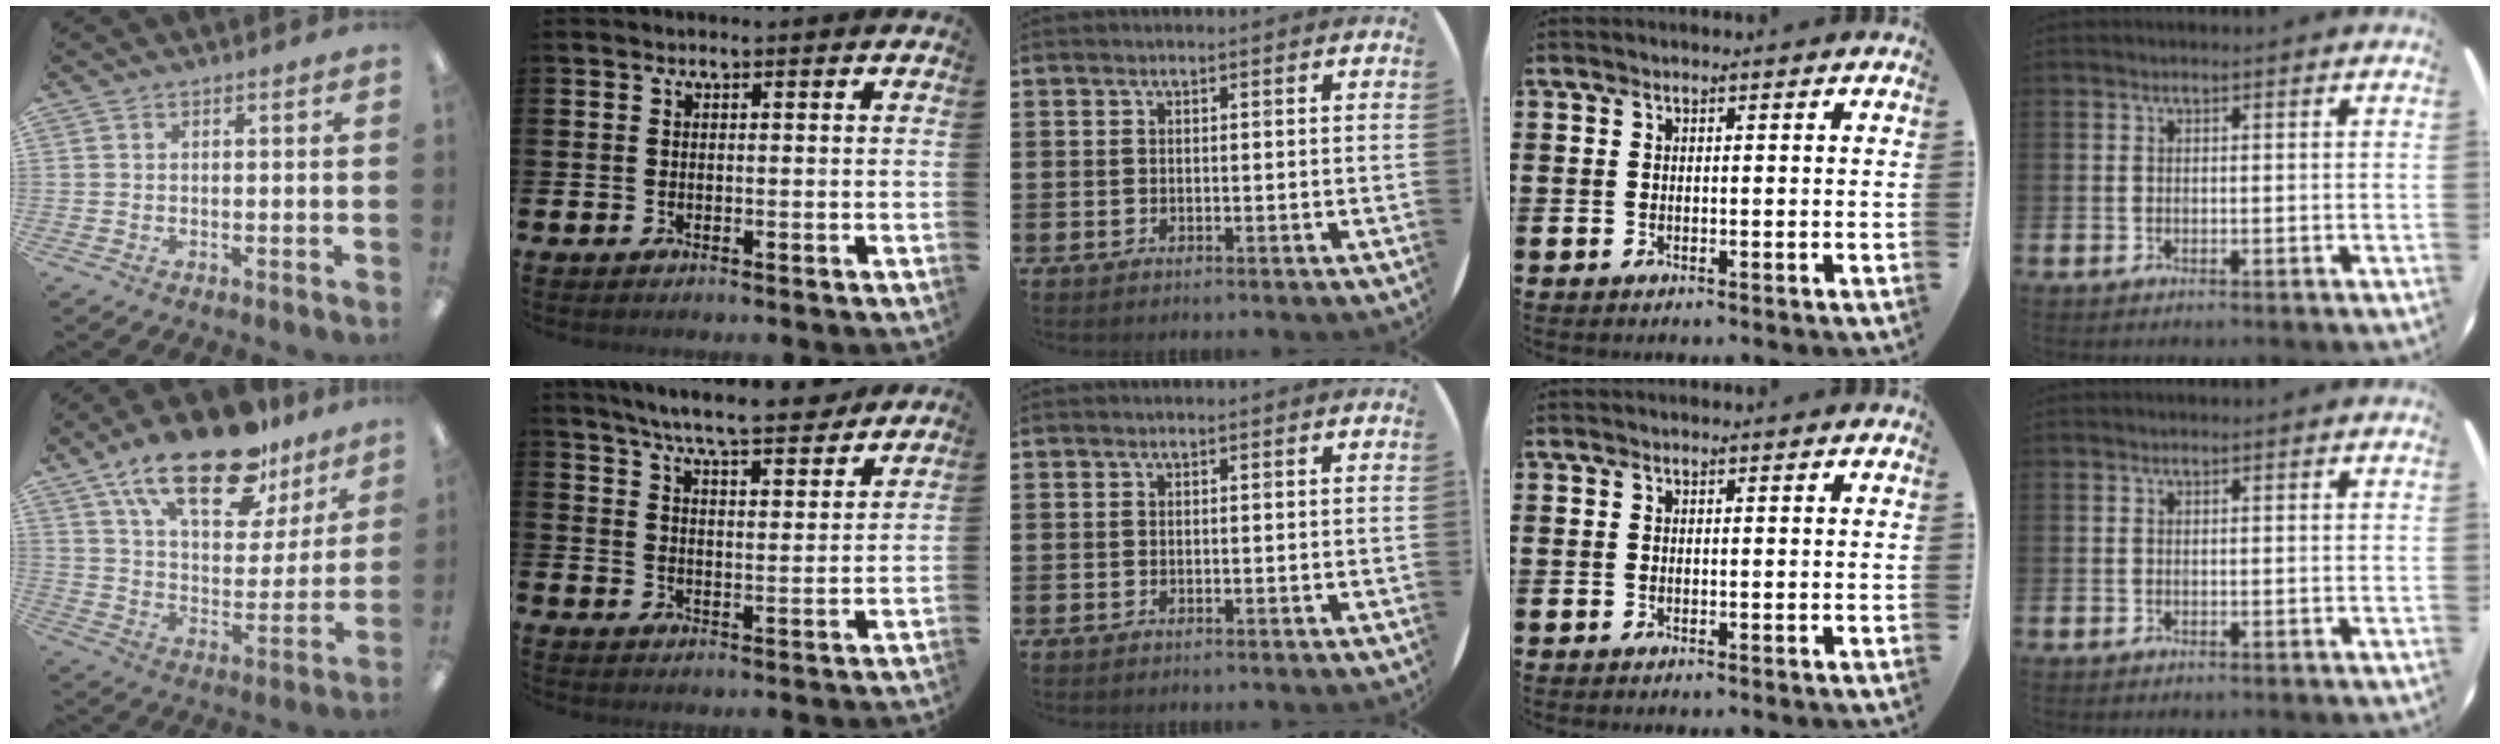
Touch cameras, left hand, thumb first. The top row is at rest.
{"thumb": {"total": 22.0, "force": [14.9, 9.3, 13.4], "torque": [-0.213, -0.085, 0.253]}, "index": {"total": 7.6, "force": [7.2, 0.4, 2.4], "torque": [-0.059, -0.049, 0.124]}}